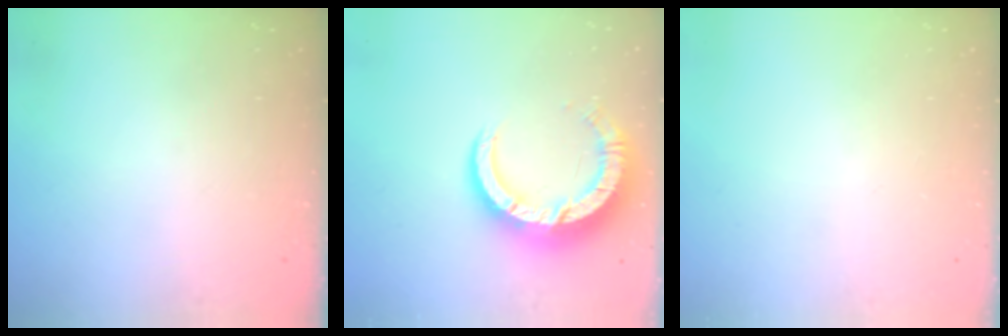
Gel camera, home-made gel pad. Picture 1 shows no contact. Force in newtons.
{"total": 11.8, "press": 11.7, "slide": 1.3}
{"total": 0.0}